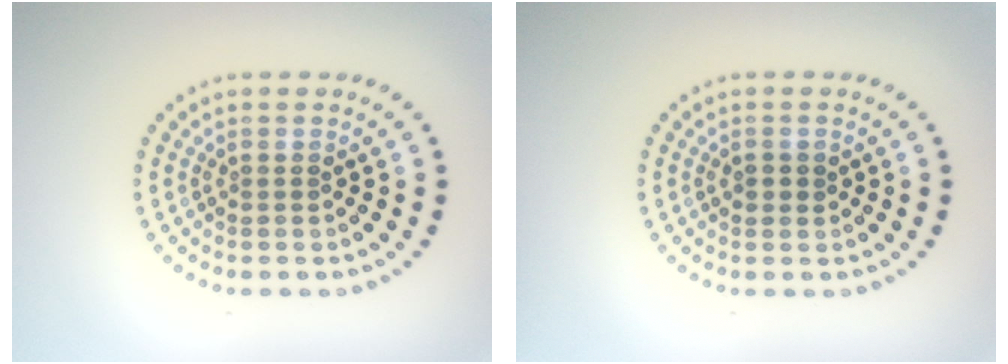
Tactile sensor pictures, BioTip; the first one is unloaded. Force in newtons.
{"total": 1.2, "press": 1.1, "slide": 0.3}